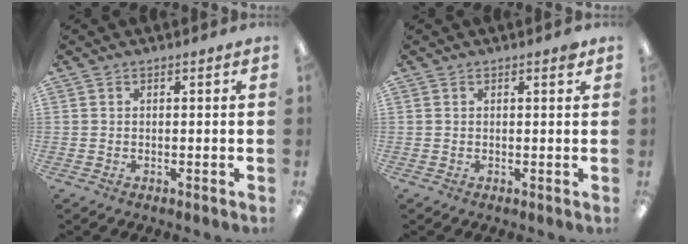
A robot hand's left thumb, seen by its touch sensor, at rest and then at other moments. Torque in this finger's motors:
{"motor_torque": [0.09, 0.02, 0.36, 0.18, 0.00]}